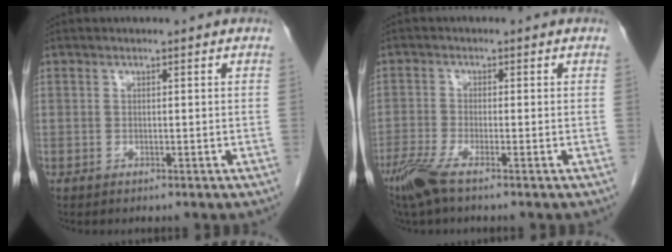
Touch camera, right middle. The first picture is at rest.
{"total": 4.5, "force": [-3.1, 0.2, 3.2], "torque": [-0.074, -0.014, -0.067]}